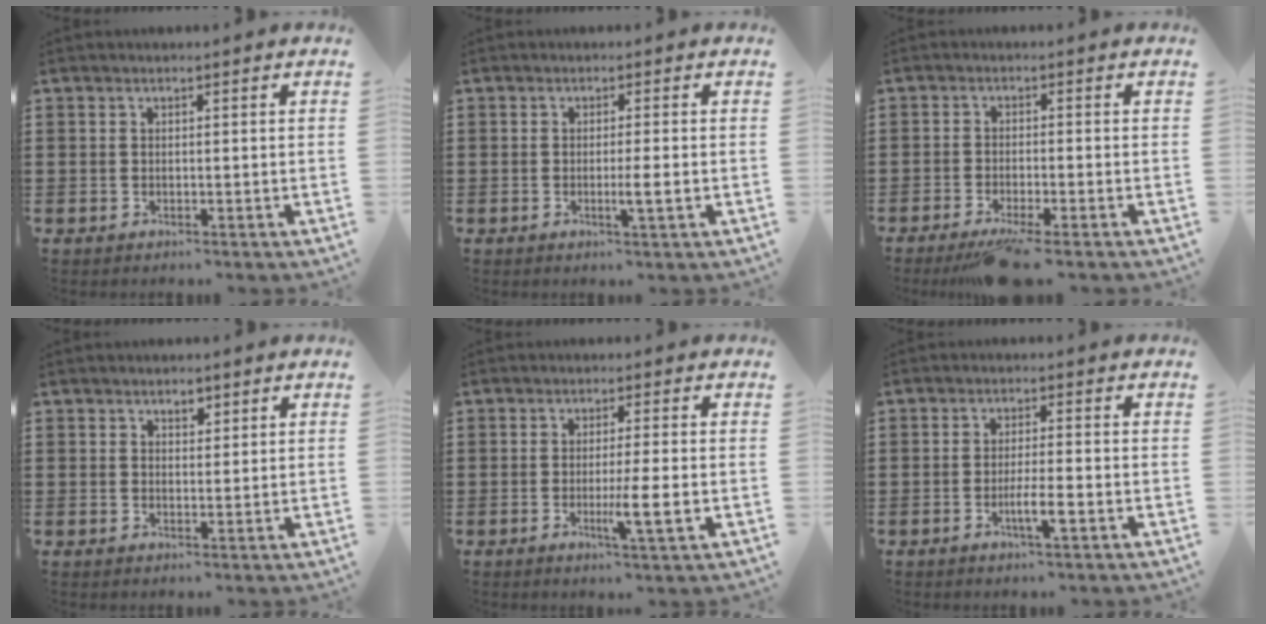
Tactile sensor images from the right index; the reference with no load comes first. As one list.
[{"total": 2.6, "force": [-0.7, -0.1, 2.5], "torque": [-0.042, -0.007, -0.013]}, {"total": 3.5, "force": [-2.7, -0.3, 2.2], "torque": [-0.036, -0.008, -0.047]}, {"total": 1.8, "force": [1.4, 0.9, 0.8], "torque": [-0.008, 0.000, 0.023]}, {"total": 5.0, "force": [-1.3, -0.2, 4.8], "torque": [-0.080, -0.013, -0.023]}, {"total": 3.9, "force": [-1.7, 0.3, 3.5], "torque": [-0.059, -0.002, -0.030]}]